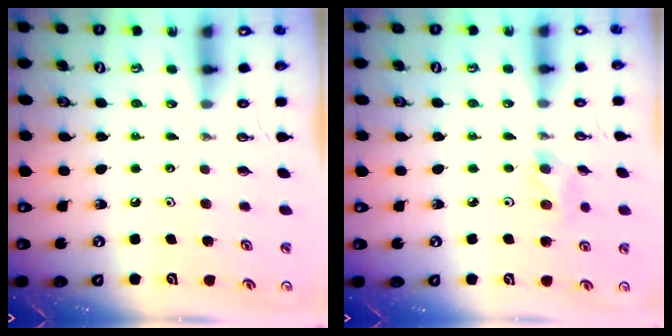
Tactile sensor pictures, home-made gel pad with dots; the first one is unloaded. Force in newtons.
{"total": 4.3, "press": 4.3, "slide": 0.7}